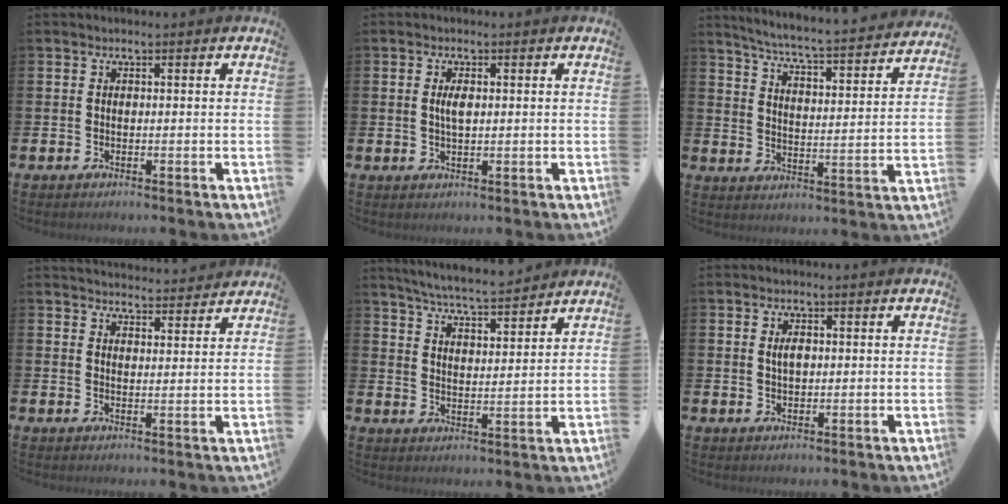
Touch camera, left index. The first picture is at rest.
{"total": 2.1, "force": [0.5, 0.8, 1.9], "torque": [-0.025, -0.002, 0.004]}
{"total": 5.8, "force": [5.5, -0.2, 1.9], "torque": [-0.061, -0.051, 0.089]}
{"total": 3.9, "force": [3.8, 0.5, -0.1], "torque": [-0.006, -0.025, 0.070]}
{"total": 6.1, "force": [6.0, 0.1, 1.4], "torque": [-0.053, -0.035, 0.107]}
{"total": 1.8, "force": [0.6, 0.9, 1.4], "torque": [-0.017, 0.001, 0.006]}